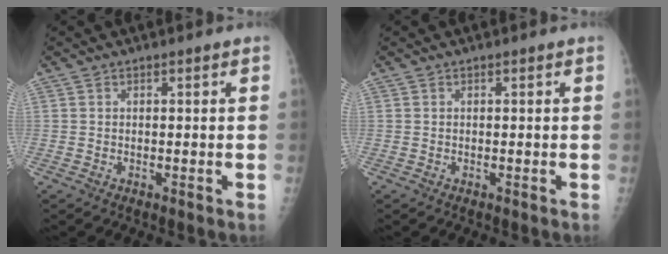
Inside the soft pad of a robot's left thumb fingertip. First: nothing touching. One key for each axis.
{"total": 0.0}